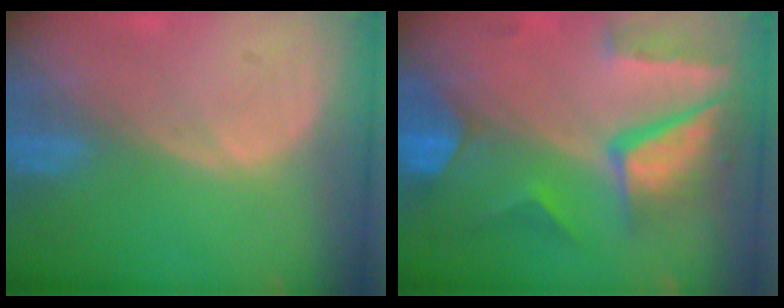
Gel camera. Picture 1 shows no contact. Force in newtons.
{"total": 10.5, "press": 8.8, "slide": 5.7}